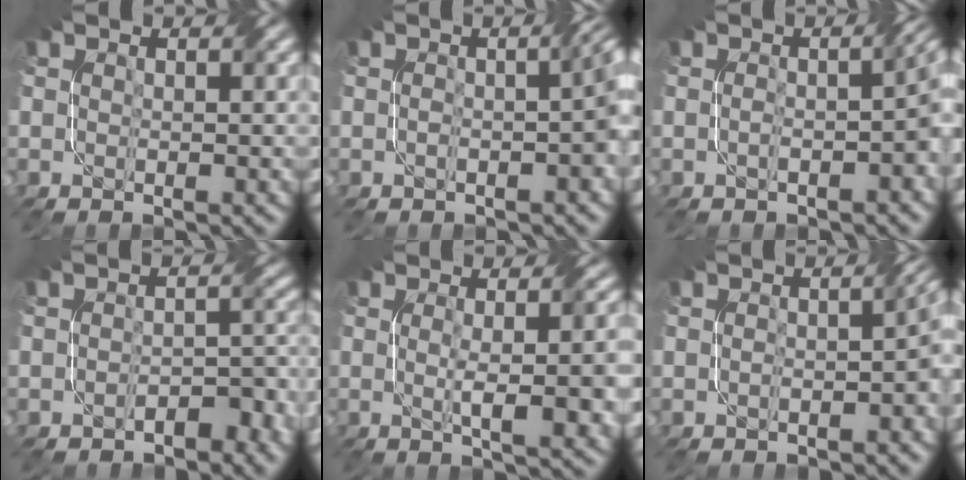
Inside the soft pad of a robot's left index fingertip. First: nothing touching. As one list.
[{"total": 4.0, "force": [-0.6, 1.0, 3.8], "torque": [-0.052, 0.009, -0.010]}, {"total": 4.4, "force": [-0.9, 1.2, 4.1], "torque": [-0.058, 0.007, -0.014]}, {"total": 2.8, "force": [-1.8, 1.2, 1.8], "torque": [-0.029, 0.006, -0.027]}, {"total": 6.9, "force": [-0.2, 1.9, 6.6], "torque": [-0.070, 0.007, -0.002]}, {"total": 3.4, "force": [-0.9, 0.8, 3.1], "torque": [-0.048, 0.008, -0.016]}]